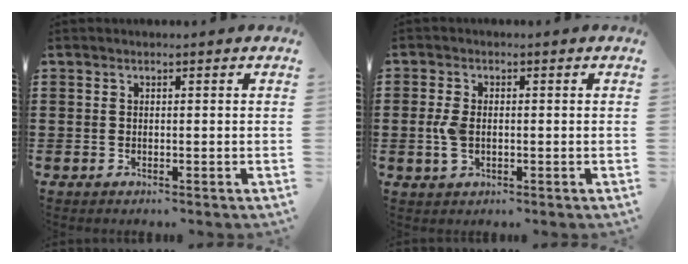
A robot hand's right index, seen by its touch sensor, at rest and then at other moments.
{"total": 3.5, "force": [-0.2, 2.0, 2.8], "torque": [-0.071, 0.001, -0.008]}